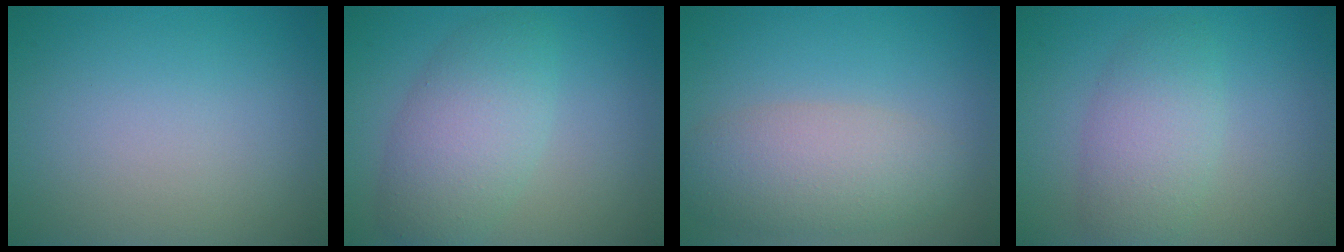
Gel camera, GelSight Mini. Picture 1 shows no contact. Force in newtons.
{"total": 5.3, "press": 5.3, "slide": 0.2}
{"total": 5.0, "press": 5.0, "slide": 0.3}
{"total": 4.0, "press": 4.0, "slide": 0.2}